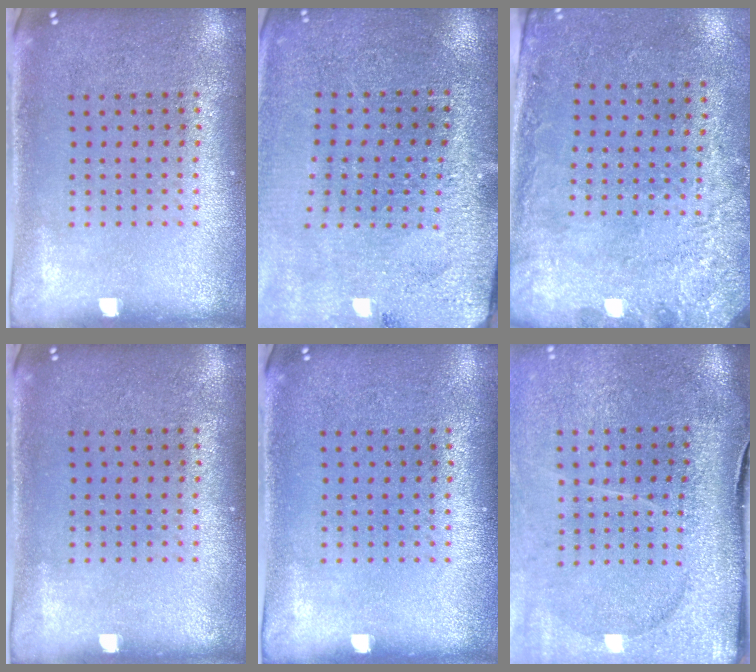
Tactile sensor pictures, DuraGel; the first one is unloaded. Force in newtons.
{"total": 2.8, "press": 2.8, "slide": 0.2}
{"total": 2.8, "press": 2.0, "slide": 1.9}
{"total": 0.0}
{"total": 0.0}
{"total": 4.6, "press": 3.6, "slide": 2.8}